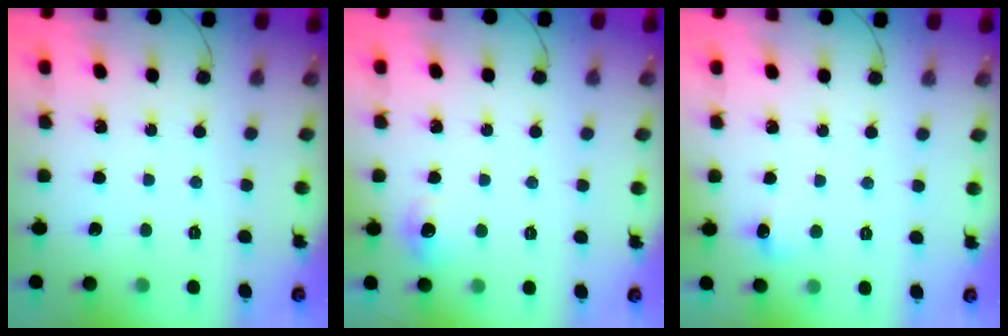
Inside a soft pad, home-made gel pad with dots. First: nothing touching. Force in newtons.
{"total": 5.5, "press": 5.3, "slide": 1.4}
{"total": 4.8, "press": 4.6, "slide": 1.4}